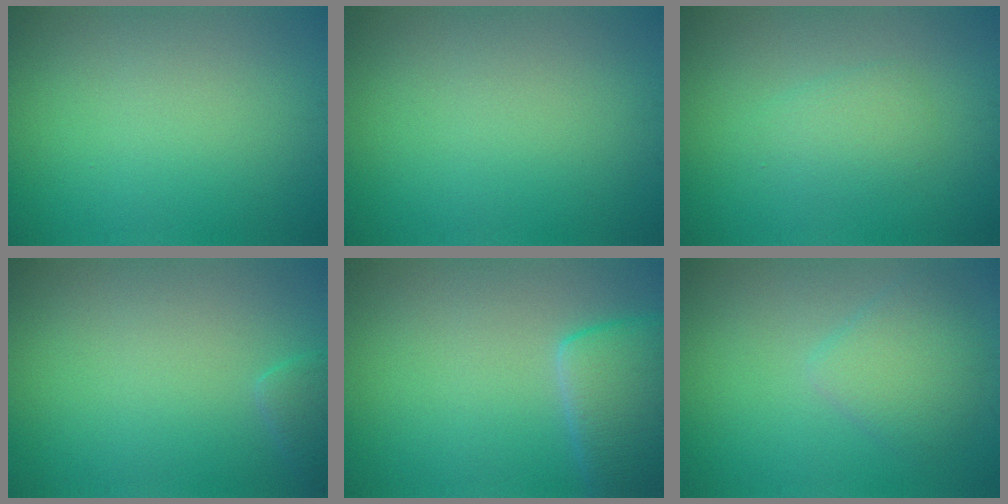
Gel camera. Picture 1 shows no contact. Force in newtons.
{"total": 0.0}
{"total": 1.8, "press": 1.8, "slide": 0.0}
{"total": 1.4, "press": 1.4, "slide": 0.1}
{"total": 5.2, "press": 5.2, "slide": 0.4}
{"total": 3.0, "press": 3.0, "slide": 0.2}